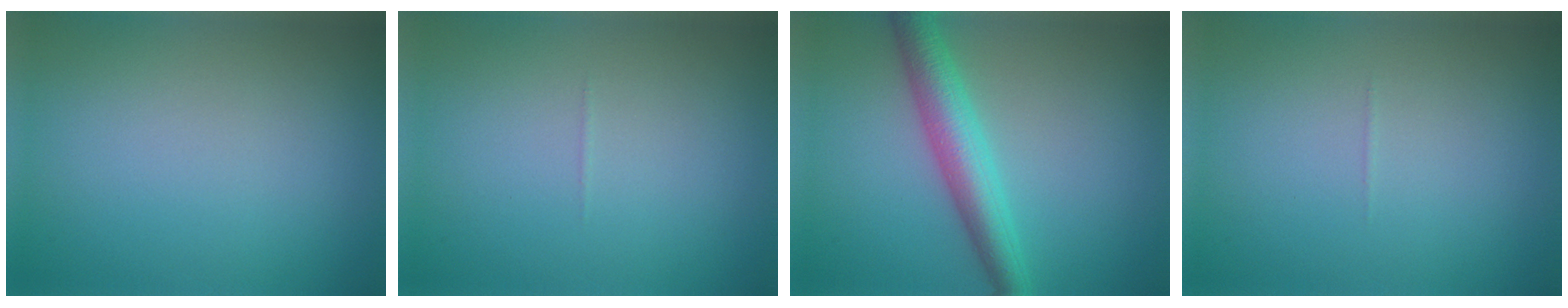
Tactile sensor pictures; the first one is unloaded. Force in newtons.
{"total": 0.0}
{"total": 4.9, "press": 4.9, "slide": 0.1}
{"total": 0.0}